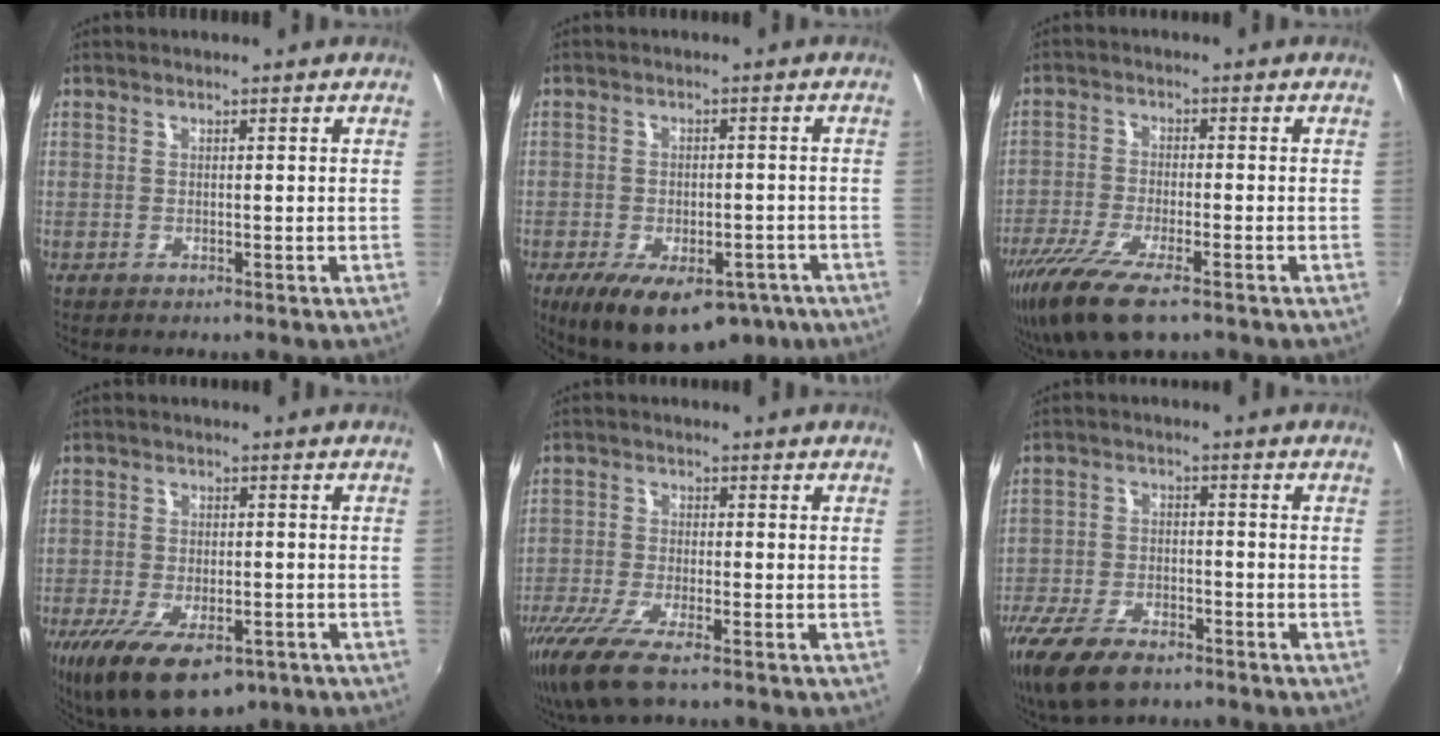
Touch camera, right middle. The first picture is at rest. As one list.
[{"total": 17.2, "force": [-10.7, 8.4, 10.5], "torque": [-0.198, -0.026, -0.147]}, {"total": 11.3, "force": [-7.5, 3.1, 7.8], "torque": [-0.177, -0.037, -0.143]}, {"total": 16.3, "force": [-9.1, 7.7, 11.1], "torque": [-0.226, -0.042, -0.136]}, {"total": 10.2, "force": [-7.1, 2.3, 7.0], "torque": [-0.165, -0.038, -0.136]}, {"total": 14.2, "force": [-9.9, 6.5, 7.9], "torque": [-0.195, -0.040, -0.183]}]